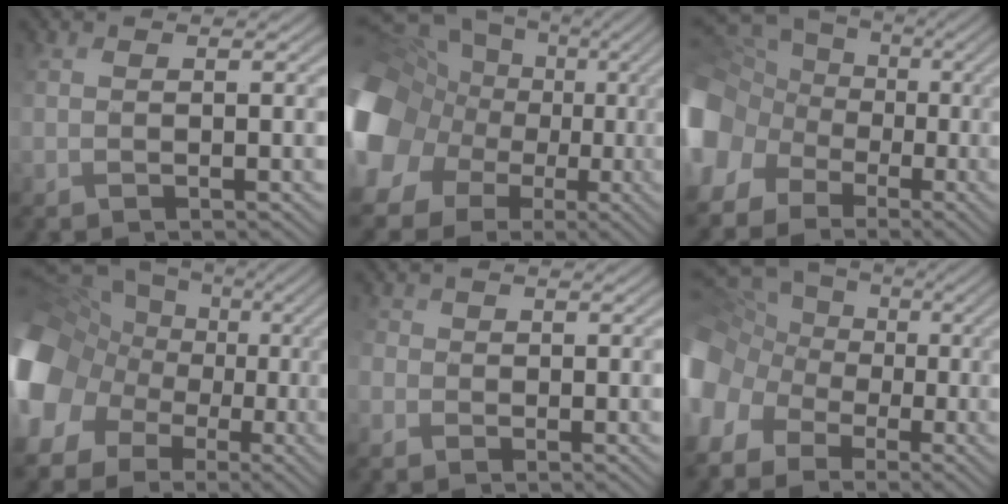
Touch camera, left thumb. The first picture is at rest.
{"total": 17.4, "force": [0.3, 15.7, 7.6], "torque": [-0.234, -0.009, -0.016]}
{"total": 15.1, "force": [-2.9, 13.4, 6.3], "torque": [-0.210, -0.016, -0.087]}
{"total": 16.4, "force": [-1.5, 14.5, 7.6], "torque": [-0.246, -0.011, -0.033]}
{"total": 2.0, "force": [-1.5, 0.8, -1.0], "torque": [0.006, -0.008, -0.018]}
{"total": 13.7, "force": [-3.3, 12.2, 5.3], "torque": [-0.193, -0.012, -0.087]}